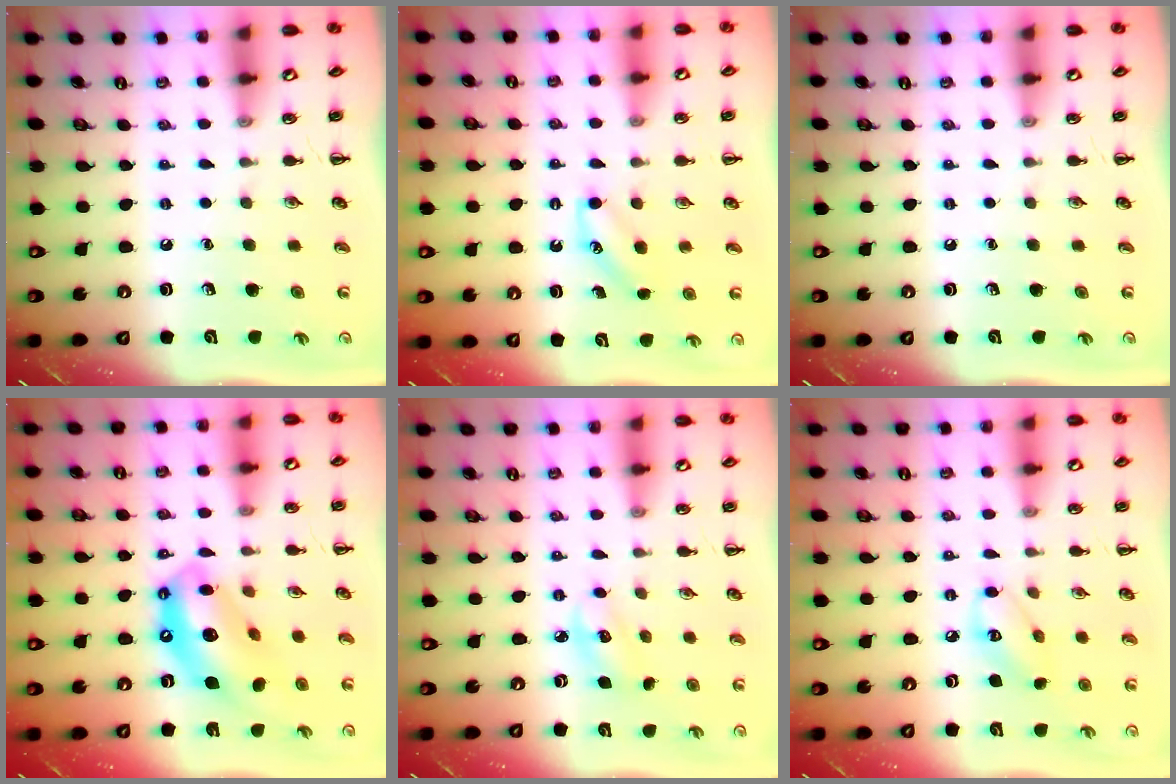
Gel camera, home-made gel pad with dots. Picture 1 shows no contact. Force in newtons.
{"total": 4.5, "press": 4.3, "slide": 1.5}
{"total": 0.0}
{"total": 15.0, "press": 14.5, "slide": 4.1}
{"total": 3.9, "press": 3.8, "slide": 0.9}
{"total": 6.6, "press": 6.6, "slide": 0.6}